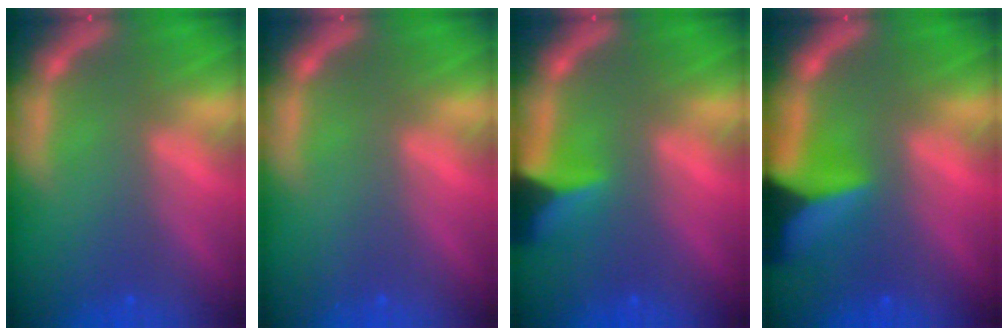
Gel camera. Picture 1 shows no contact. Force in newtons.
{"total": 0.0}
{"total": 4.4}
{"total": 7.9}